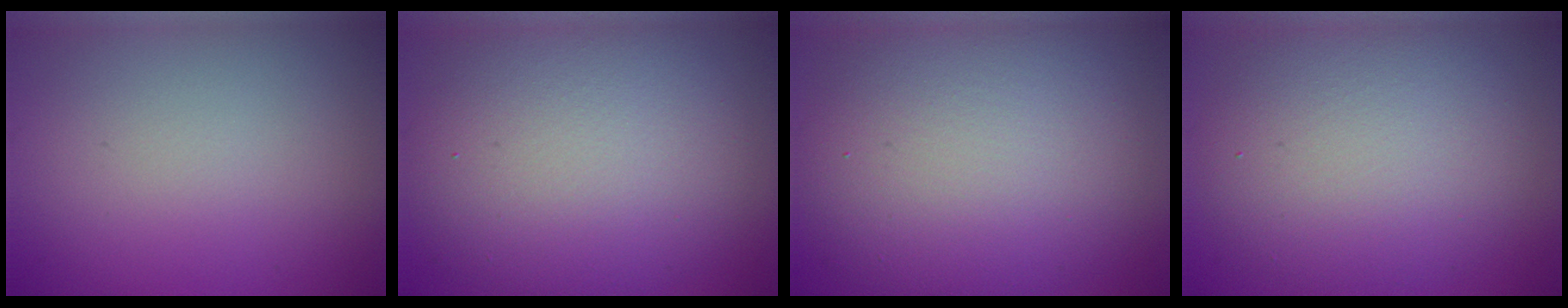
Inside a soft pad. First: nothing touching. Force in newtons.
{"total": 10.5, "press": 10.5, "slide": 1.1}
{"total": 11.0, "press": 11.0, "slide": 0.8}
{"total": 8.3, "press": 8.3, "slide": 0.8}